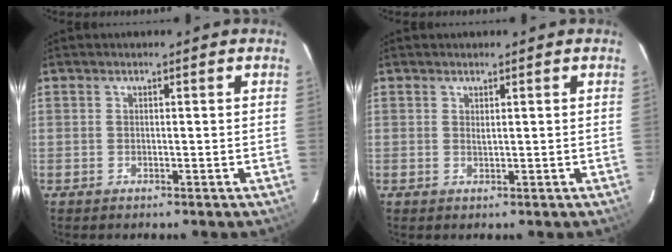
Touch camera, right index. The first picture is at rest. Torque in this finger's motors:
{"motor_torque": [-0.17, 0.03, -0.07, 0.01]}